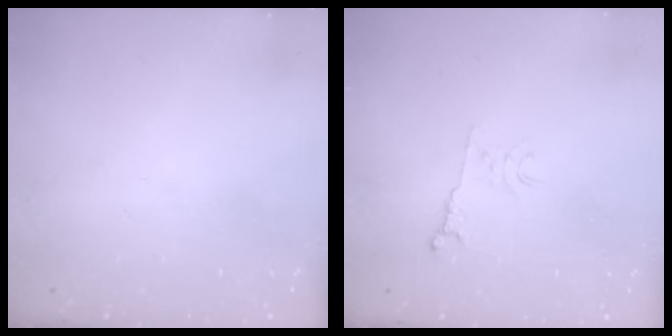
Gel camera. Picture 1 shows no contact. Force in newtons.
{"total": 4.3, "press": 4.3, "slide": 0.6}